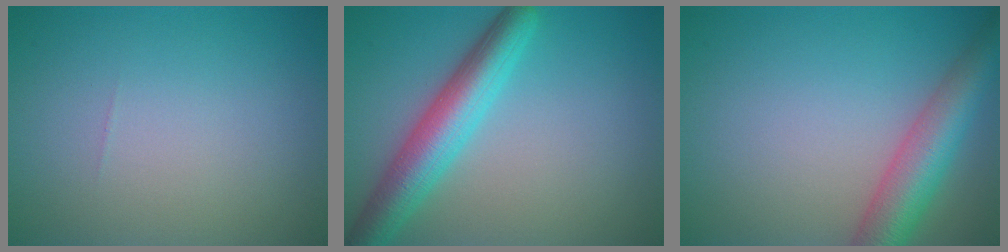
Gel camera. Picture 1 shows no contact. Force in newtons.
{"total": 6.0, "press": 6.0, "slide": 0.2}
{"total": 6.0, "press": 6.0, "slide": 0.2}